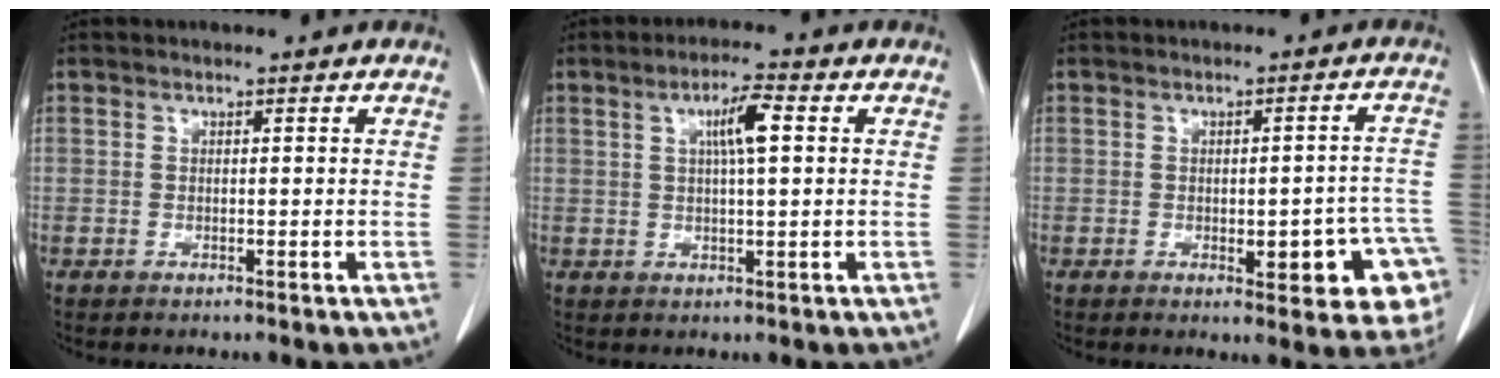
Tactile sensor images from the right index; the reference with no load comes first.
{"total": 5.1, "force": [1.4, 0.5, 4.8], "torque": [-0.086, 0.006, 0.024]}
{"total": 10.7, "force": [-4.1, 3.2, 9.3], "torque": [-0.063, 0.024, -0.042]}